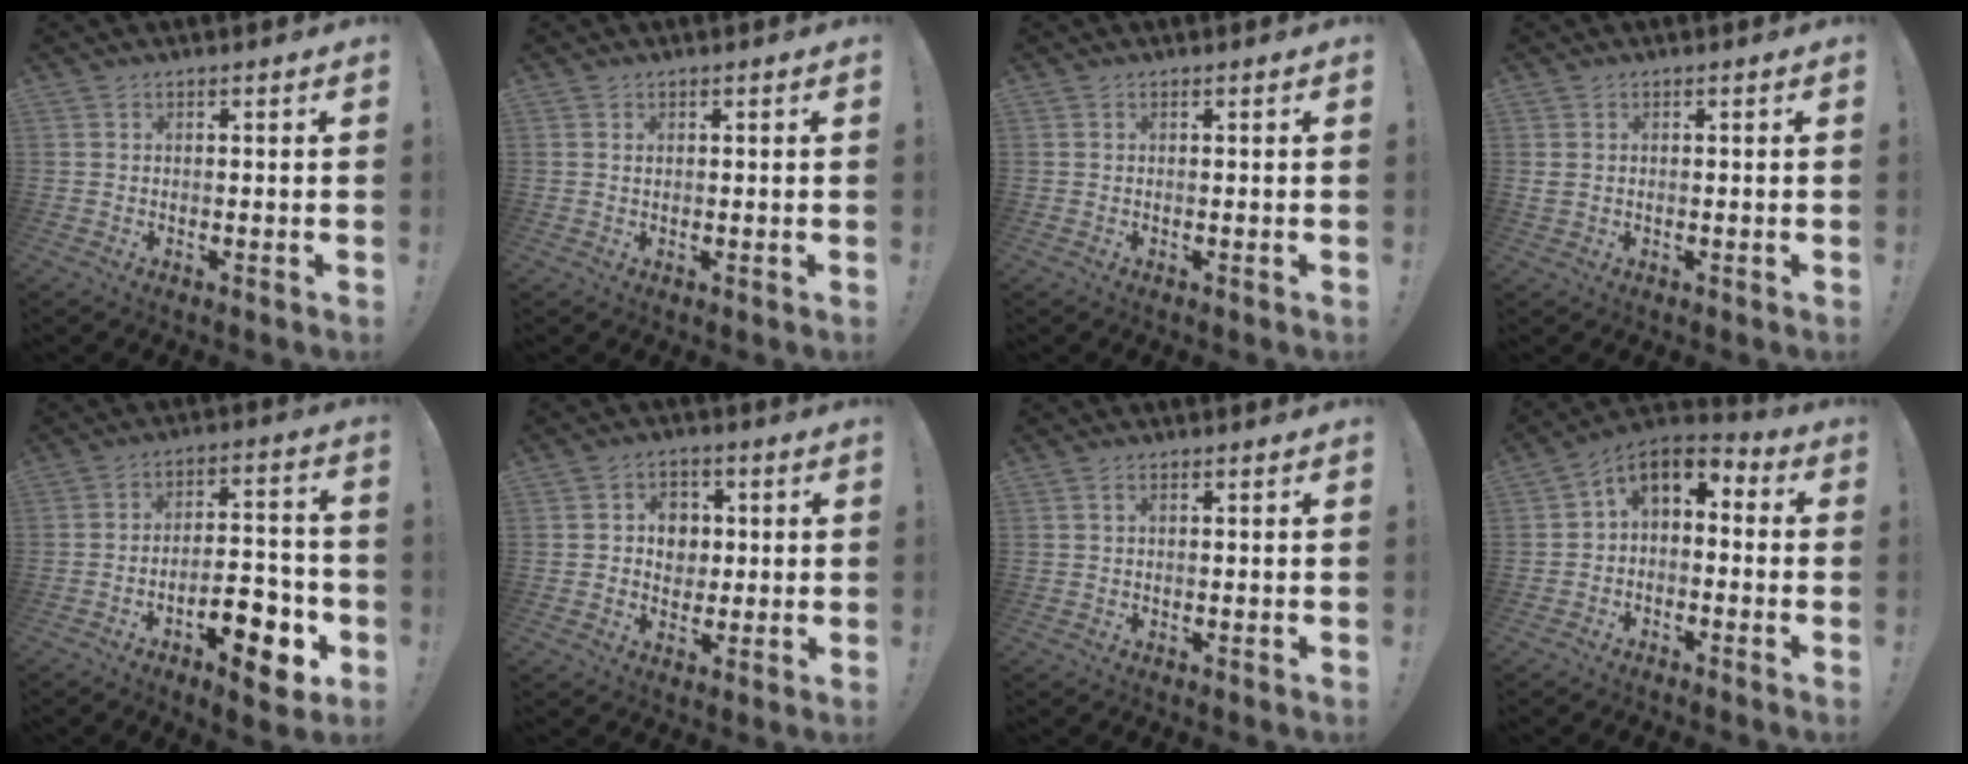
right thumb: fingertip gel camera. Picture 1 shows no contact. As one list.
[{"total": 0.7, "force": [0.4, 0.5, 0.4], "torque": [-0.004, 0.000, 0.006]}, {"total": 0.6, "force": [0.1, -0.3, 0.5], "torque": [-0.006, -0.003, 0.001]}, {"total": 1.3, "force": [0.3, 1.1, 0.8], "torque": [-0.019, 0.006, 0.007]}, {"total": 14.0, "force": [-7.2, 6.0, 10.4], "torque": [-0.123, 0.053, -0.114]}, {"total": 7.2, "force": [1.0, 6.5, 2.8], "torque": [-0.033, -0.006, 0.020]}, {"total": 1.1, "force": [0.4, 0.5, 0.9], "torque": [-0.016, 0.002, 0.005]}, {"total": 5.7, "force": [0.7, 4.2, 3.8], "torque": [-0.063, 0.003, 0.021]}]